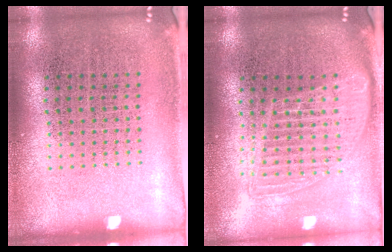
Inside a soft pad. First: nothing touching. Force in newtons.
{"total": 1.5, "press": 1.3, "slide": 0.7}